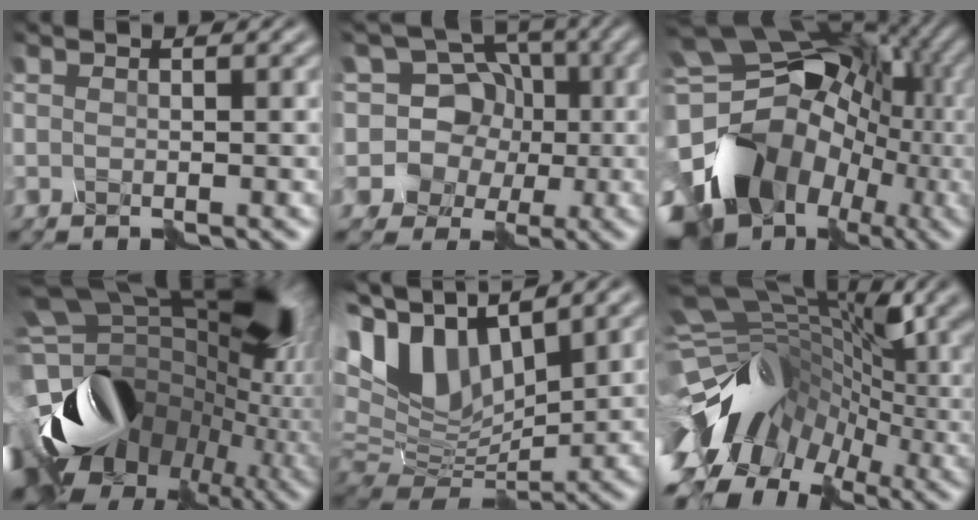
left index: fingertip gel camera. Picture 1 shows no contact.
{"total": 10.2, "force": [2.8, 9.3, 3.0], "torque": [-0.071, 0.062, 0.019]}
{"total": 17.9, "force": [-2.3, 14.9, 9.7], "torque": [-0.184, -0.002, -0.008]}
{"total": 16.1, "force": [-2.4, 11.4, 11.1], "torque": [-0.189, 0.002, -0.022]}
{"total": 9.2, "force": [5.7, 4.6, 5.6], "torque": [-0.140, 0.023, 0.110]}
{"total": 12.8, "force": [-1.7, 9.4, 8.5], "torque": [-0.142, 0.008, -0.015]}